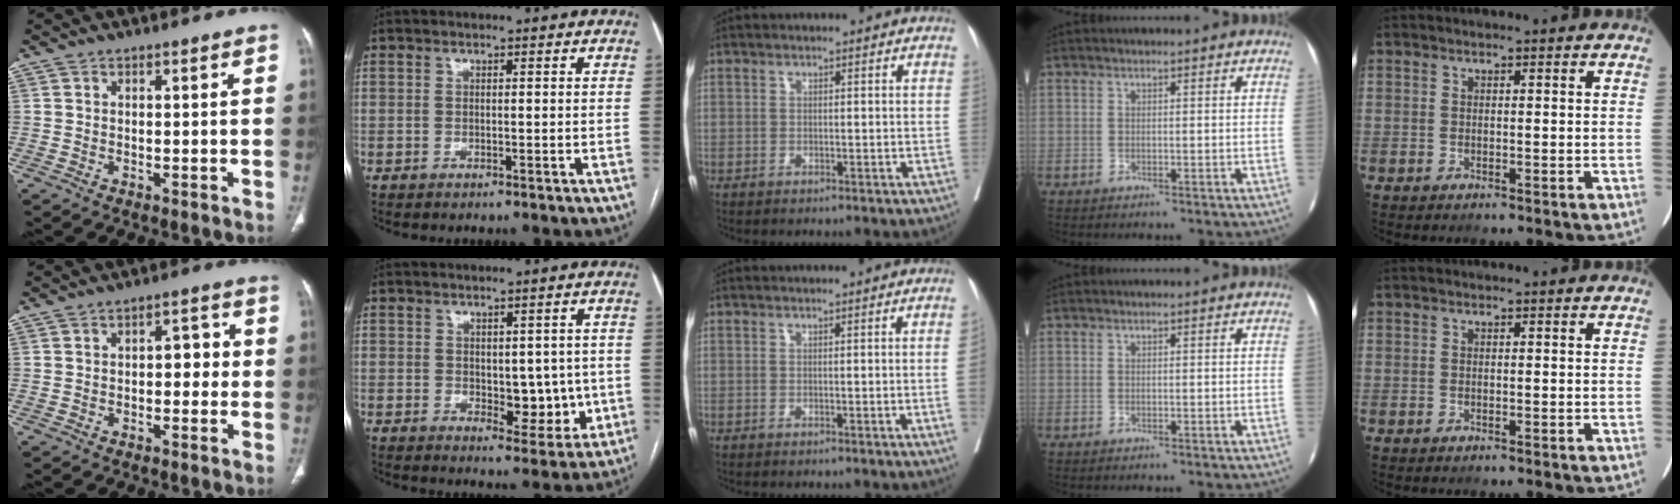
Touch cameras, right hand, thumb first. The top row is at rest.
{"thumb": {"total": 4.7, "force": [-0.1, 2.7, 3.9], "torque": [-0.031, 0.016, -0.007]}, "index": {"total": 6.9, "force": [-0.3, 3.8, 5.8], "torque": [-0.059, 0.001, 0.008]}, "middle": {"total": 1.5, "force": [-0.2, -0.5, 1.3], "torque": [-0.017, -0.005, 0.000]}}